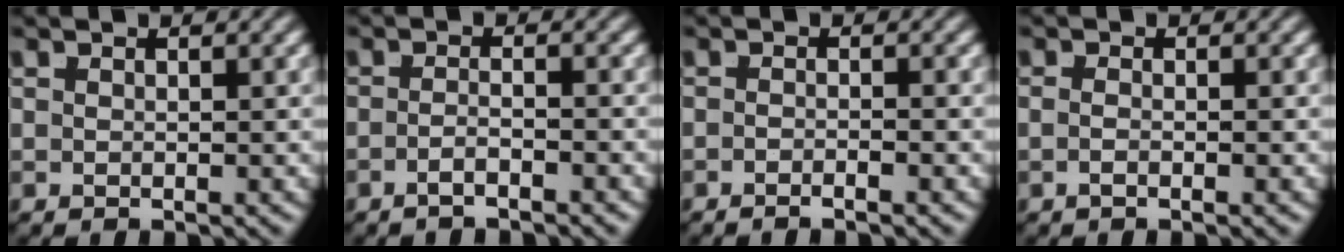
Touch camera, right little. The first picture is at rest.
{"total": 2.2, "force": [-1.9, -0.4, 0.8], "torque": [-0.013, -0.005, -0.033]}
{"total": 1.5, "force": [-1.4, -0.6, 0.4], "torque": [0.000, 0.000, -0.026]}
{"total": 1.2, "force": [-0.7, -0.3, 1.0], "torque": [-0.014, -0.001, -0.013]}